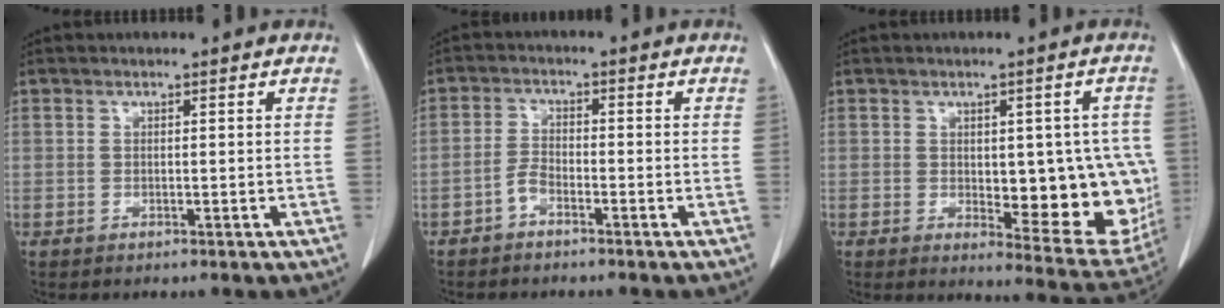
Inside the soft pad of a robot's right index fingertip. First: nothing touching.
{"total": 2.2, "force": [-1.6, 0.7, 1.4], "torque": [-0.029, 0.003, -0.032]}
{"total": 14.9, "force": [-1.1, 5.9, 13.6], "torque": [-0.140, -0.001, 0.006]}